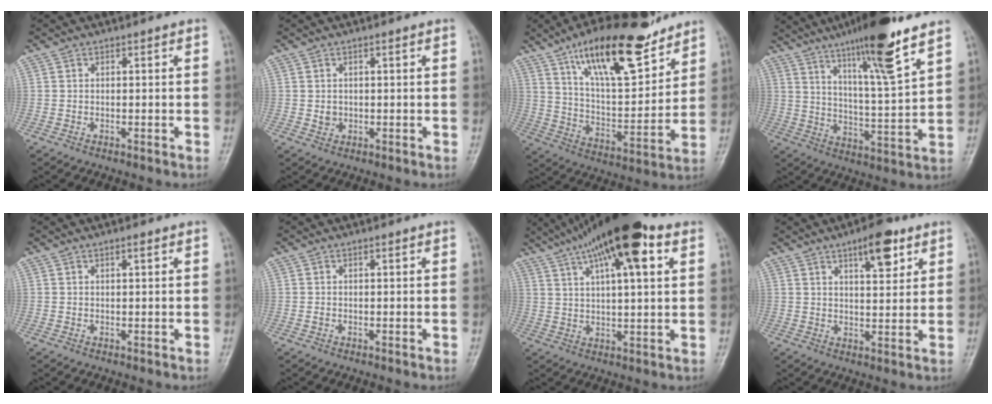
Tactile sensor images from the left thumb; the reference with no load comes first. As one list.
[{"total": 1.5, "force": [0.1, 1.3, 0.7], "torque": [-0.006, 0.000, 0.007]}, {"total": 20.5, "force": [13.9, 6.6, 13.6], "torque": [-0.189, -0.066, 0.242]}, {"total": 16.6, "force": [11.1, 1.2, 12.4], "torque": [-0.197, -0.057, 0.182]}, {"total": 1.0, "force": [0.6, 0.2, 0.8], "torque": [-0.013, -0.001, 0.010]}, {"total": 0.6, "force": [0.2, 0.4, 0.5], "torque": [-0.006, 0.002, 0.004]}, {"total": 18.8, "force": [9.8, 5.5, 15.1], "torque": [-0.243, 0.005, 0.160]}, {"total": 7.8, "force": [4.5, 2.9, 5.8], "torque": [-0.068, -0.023, 0.064]}]